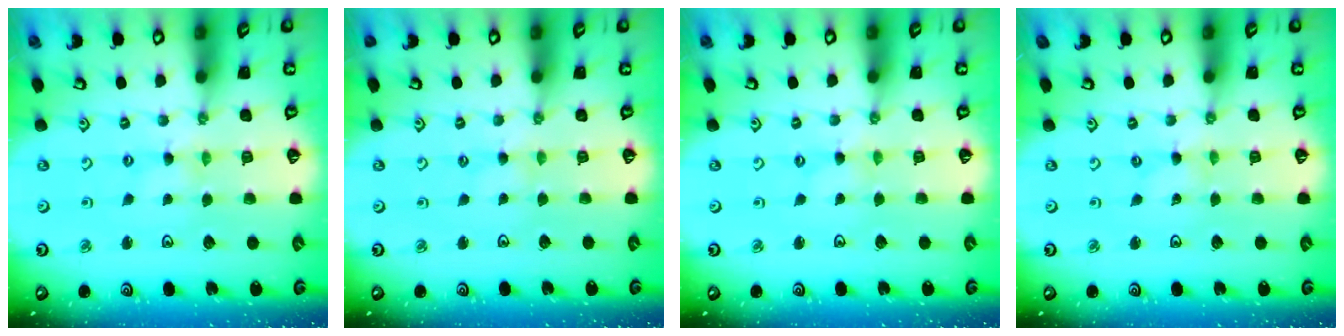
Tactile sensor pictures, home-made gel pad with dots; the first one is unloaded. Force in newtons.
{"total": 0.9, "press": 0.8, "slide": 0.2}
{"total": 0.5, "press": 0.5, "slide": 0.1}
{"total": 0.0}